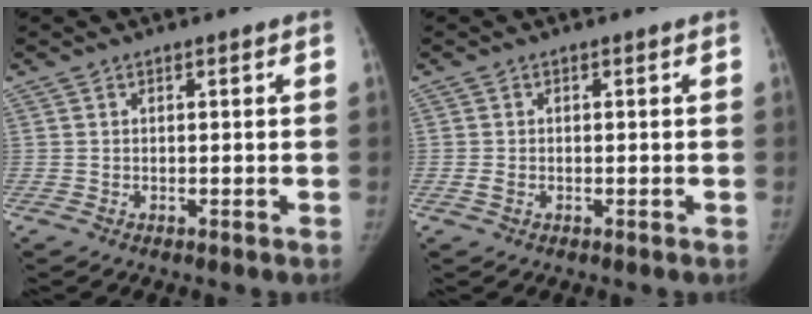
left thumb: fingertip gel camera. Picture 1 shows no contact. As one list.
[{"total": 1.3, "force": [-0.3, 1.0, 0.8], "torque": [-0.020, -0.002, -0.006]}]